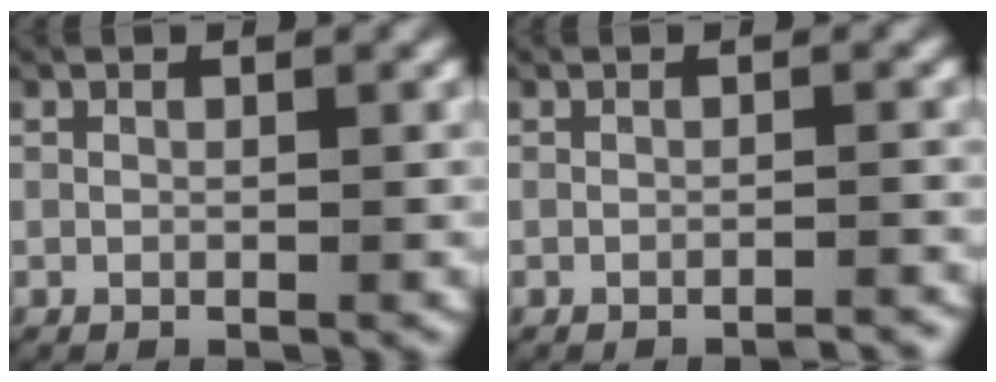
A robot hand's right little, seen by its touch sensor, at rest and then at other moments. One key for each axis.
{"total": 1.4, "fx": -1.4, "fy": 0.1, "fz": 0.5, "tx": -0.006, "ty": 0.001, "tz": -0.021}